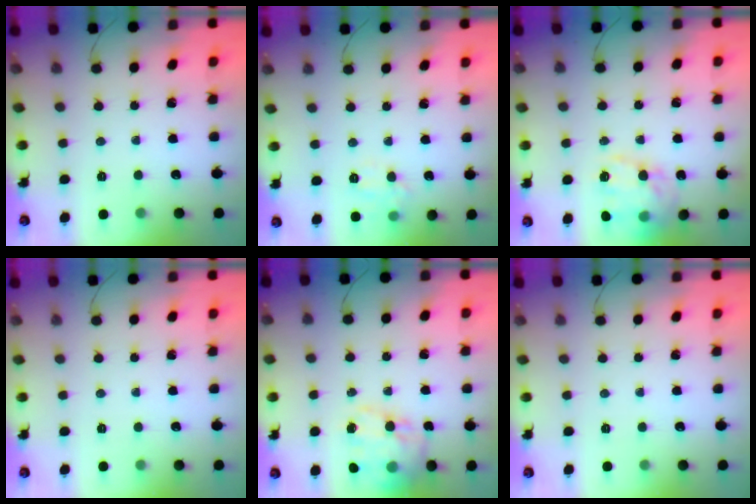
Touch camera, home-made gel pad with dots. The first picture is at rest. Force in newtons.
{"total": 6.8, "press": 6.7, "slide": 1.0}
{"total": 15.1, "press": 14.9, "slide": 2.5}
{"total": 0.0}
{"total": 16.8, "press": 16.4, "slide": 3.8}
{"total": 0.0}